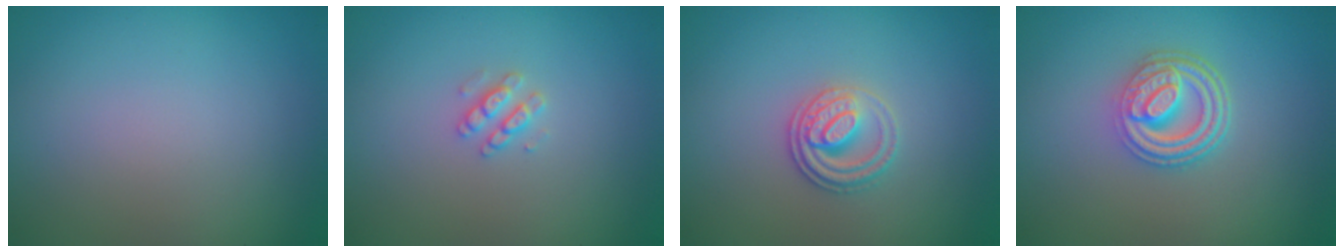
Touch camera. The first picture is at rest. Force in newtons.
{"total": 1.6, "press": 1.6, "slide": 0.3}
{"total": 2.8, "press": 2.6, "slide": 1.0}
{"total": 4.8, "press": 3.7, "slide": 3.1}